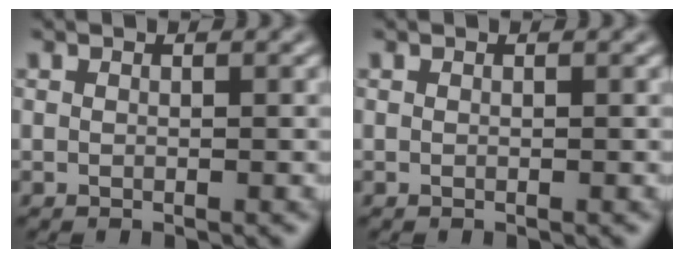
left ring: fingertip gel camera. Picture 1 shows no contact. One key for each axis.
{"total": 0.0}